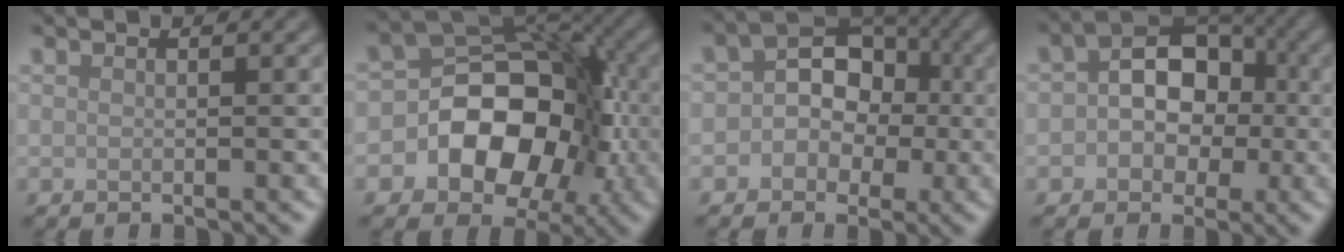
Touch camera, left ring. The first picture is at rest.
{"total": 13.3, "force": [-2.8, 10.1, 8.1], "torque": [-0.081, 0.008, -0.071]}
{"total": 6.6, "force": [-0.3, 5.6, 3.4], "torque": [-0.009, 0.027, -0.030]}
{"total": 6.3, "force": [-0.1, 4.7, 4.2], "torque": [-0.044, 0.008, -0.011]}